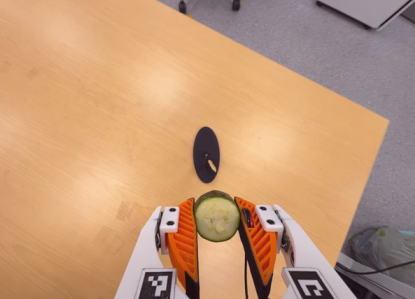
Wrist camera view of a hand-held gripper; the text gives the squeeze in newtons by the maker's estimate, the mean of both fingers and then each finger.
{"total": 11.3, "left": 11.8, "right": 10.8}